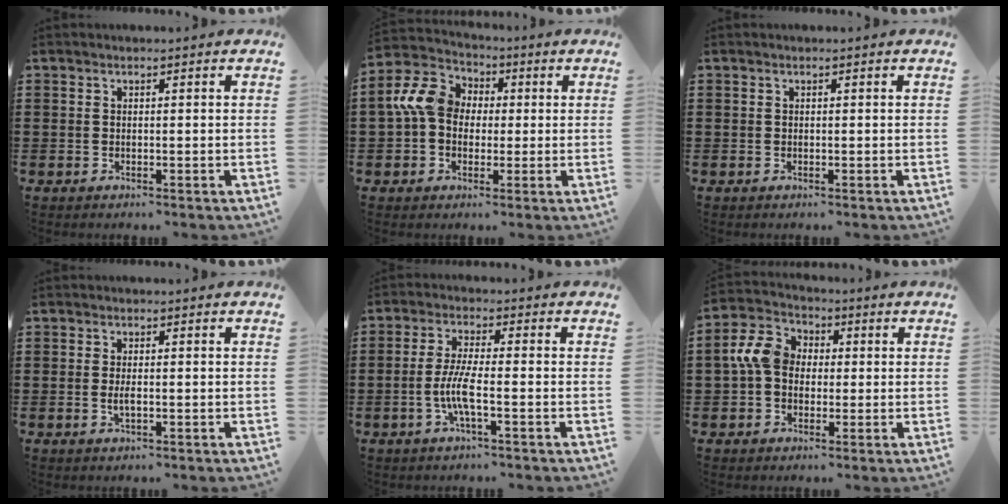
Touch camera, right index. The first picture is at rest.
{"total": 8.2, "force": [0.5, 6.6, 4.9], "torque": [-0.138, 0.011, 0.003]}
{"total": 0.0}
{"total": 1.7, "force": [-0.3, 0.6, 1.5], "torque": [-0.036, -0.003, -0.007]}
{"total": 5.6, "force": [-1.8, 0.8, 5.3], "torque": [-0.119, -0.012, -0.041]}
{"total": 6.8, "force": [0.1, 5.3, 4.3], "torque": [-0.122, 0.003, -0.006]}